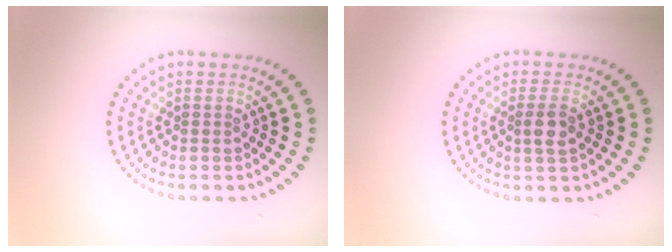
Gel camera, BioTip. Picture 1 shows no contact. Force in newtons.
{"total": 2.0, "press": 1.8, "slide": 0.8}